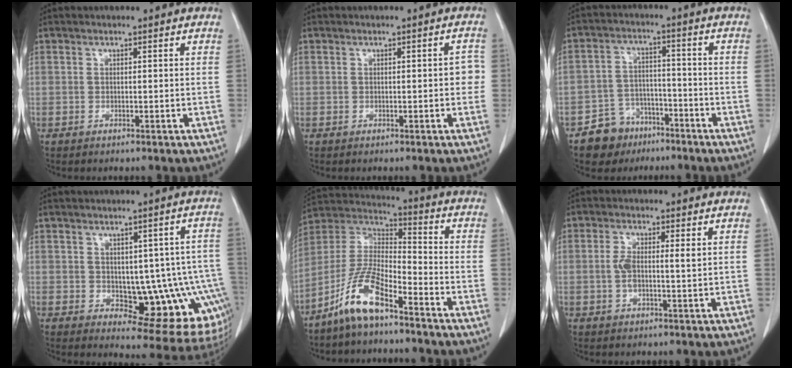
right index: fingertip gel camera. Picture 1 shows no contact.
{"total": 1.9, "force": [-0.2, 0.8, 1.7], "torque": [-0.006, 0.005, -0.004]}
{"total": 6.8, "force": [-4.6, 5.0, 0.6], "torque": [-0.003, 0.013, -0.075]}
{"total": 13.7, "force": [-2.1, 6.2, 12.0], "torque": [-0.102, 0.017, -0.008]}
{"total": 10.7, "force": [-7.3, 2.5, 7.4], "torque": [-0.164, 0.006, -0.146]}
{"total": 3.9, "force": [0.5, 1.0, 3.7], "torque": [-0.076, 0.008, 0.008]}